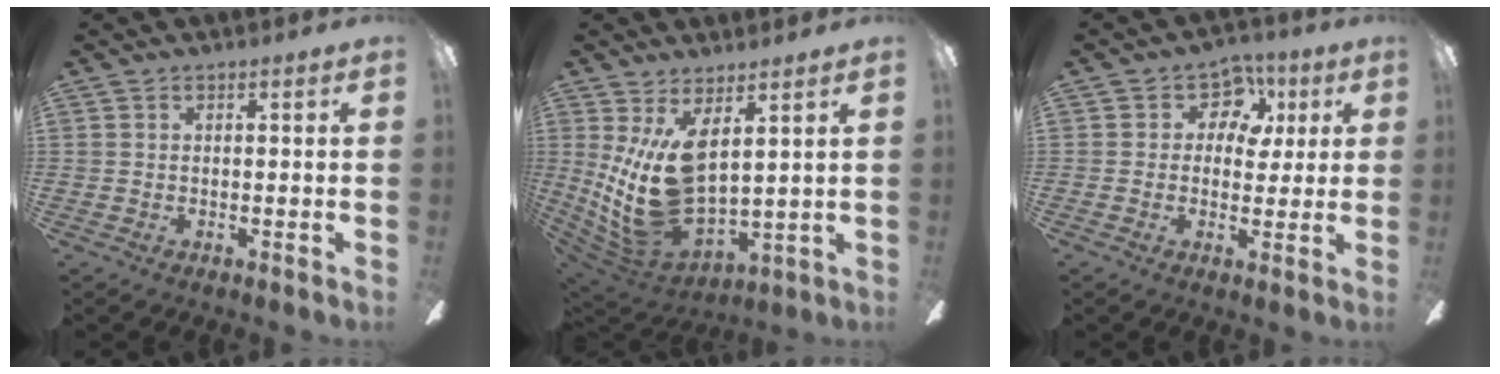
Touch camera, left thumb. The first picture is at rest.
{"total": 16.0, "force": [4.5, 7.8, 13.2], "torque": [-0.289, -0.034, 0.091]}
{"total": 6.0, "force": [2.7, 4.0, 3.5], "torque": [-0.028, -0.004, 0.040]}